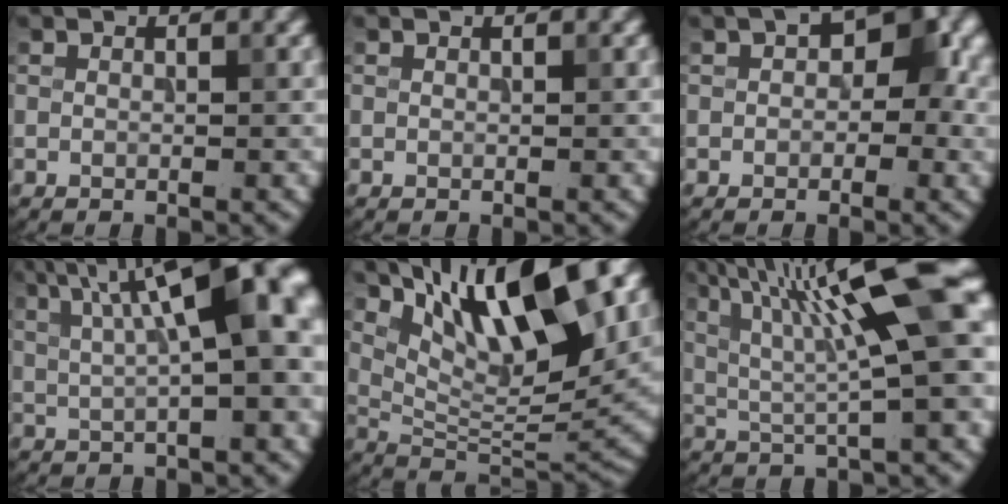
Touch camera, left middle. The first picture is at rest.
{"total": 0.0}
{"total": 4.8, "force": [0.7, 2.9, 3.7], "torque": [-0.032, 0.007, 0.001]}
{"total": 10.5, "force": [3.2, 2.7, 9.6], "torque": [-0.138, 0.017, 0.054]}
{"total": 12.0, "force": [5.9, 3.8, 9.6], "torque": [-0.156, 0.002, 0.108]}
{"total": 13.5, "force": [4.2, 2.4, 12.6], "torque": [-0.198, 0.017, 0.069]}